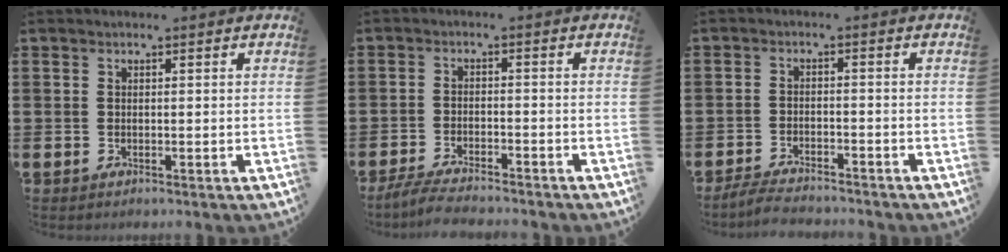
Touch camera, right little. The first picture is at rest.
{"total": 3.2, "force": [-3.1, 0.2, 0.8], "torque": [-0.021, 0.001, -0.064]}
{"total": 2.9, "force": [-2.8, 0.3, 0.4], "torque": [-0.010, 0.006, -0.059]}